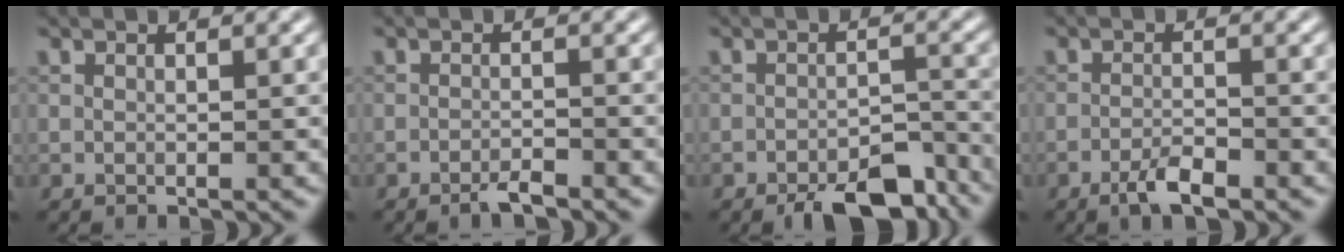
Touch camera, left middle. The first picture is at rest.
{"total": 1.6, "force": [-1.3, 0.1, 0.9], "torque": [-0.015, 0.002, -0.026]}
{"total": 6.2, "force": [-4.7, 2.2, 3.5], "torque": [-0.047, -0.002, -0.065]}
{"total": 2.5, "force": [-1.7, 0.5, 1.7], "torque": [-0.034, 0.002, -0.035]}